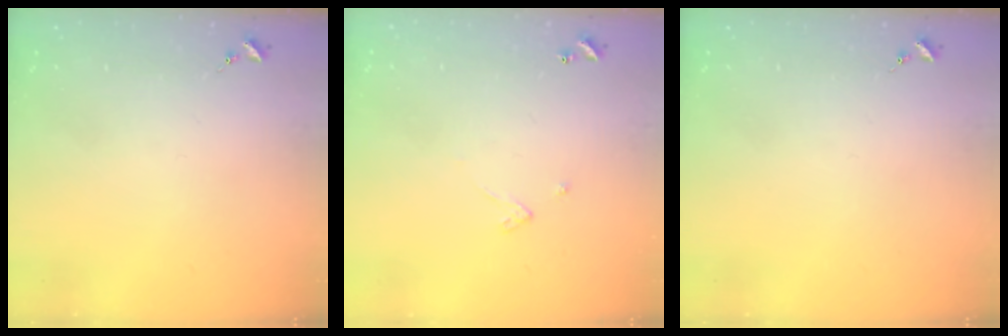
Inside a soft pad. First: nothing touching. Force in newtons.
{"total": 2.4, "press": 2.4, "slide": 0.2}
{"total": 0.0}